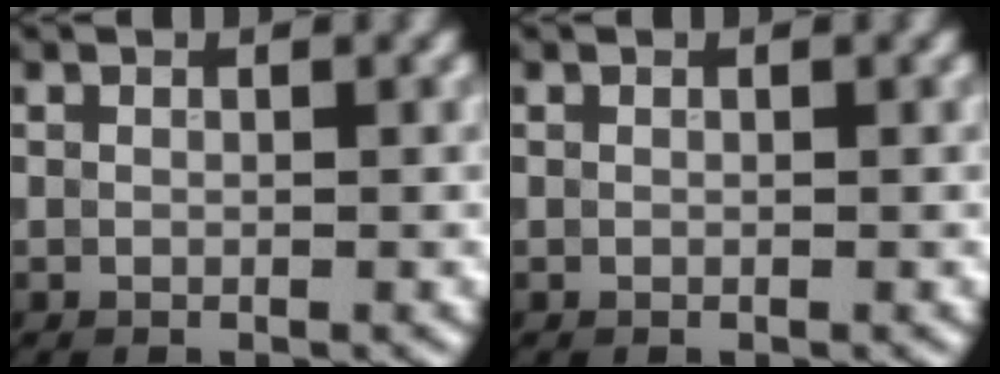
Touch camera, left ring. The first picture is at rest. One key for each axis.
{"total": 0.0}